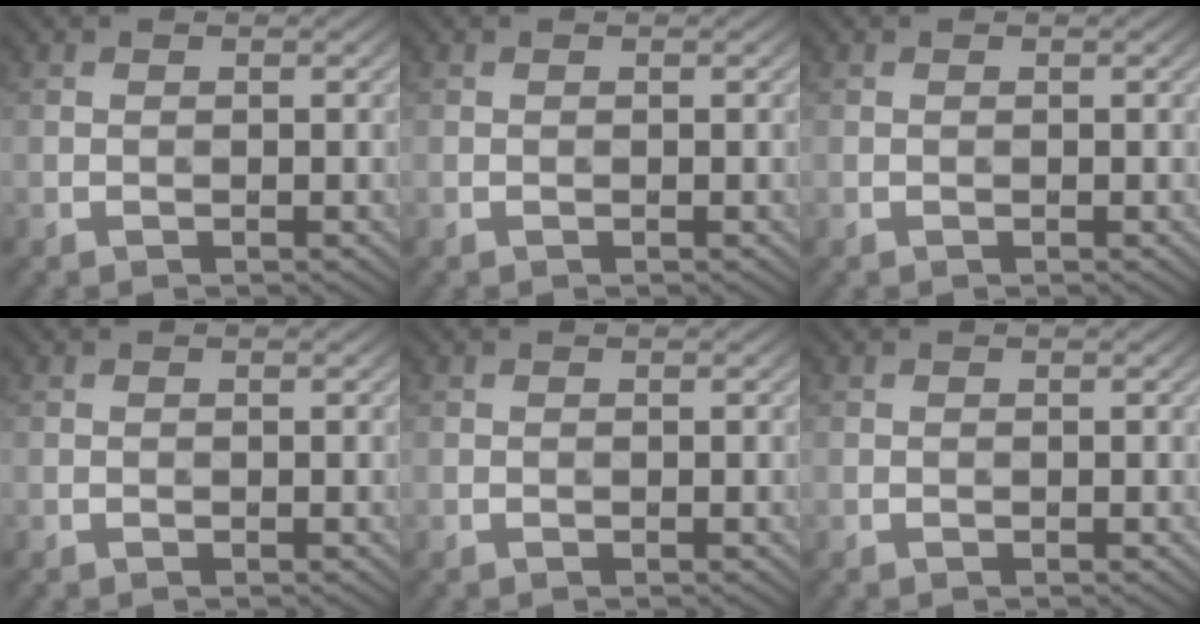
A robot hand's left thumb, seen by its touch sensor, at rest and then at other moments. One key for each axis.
{"total": 0.0}
{"total": 0.0}
{"total": 0.0}
{"total": 0.0}
{"total": 0.0}